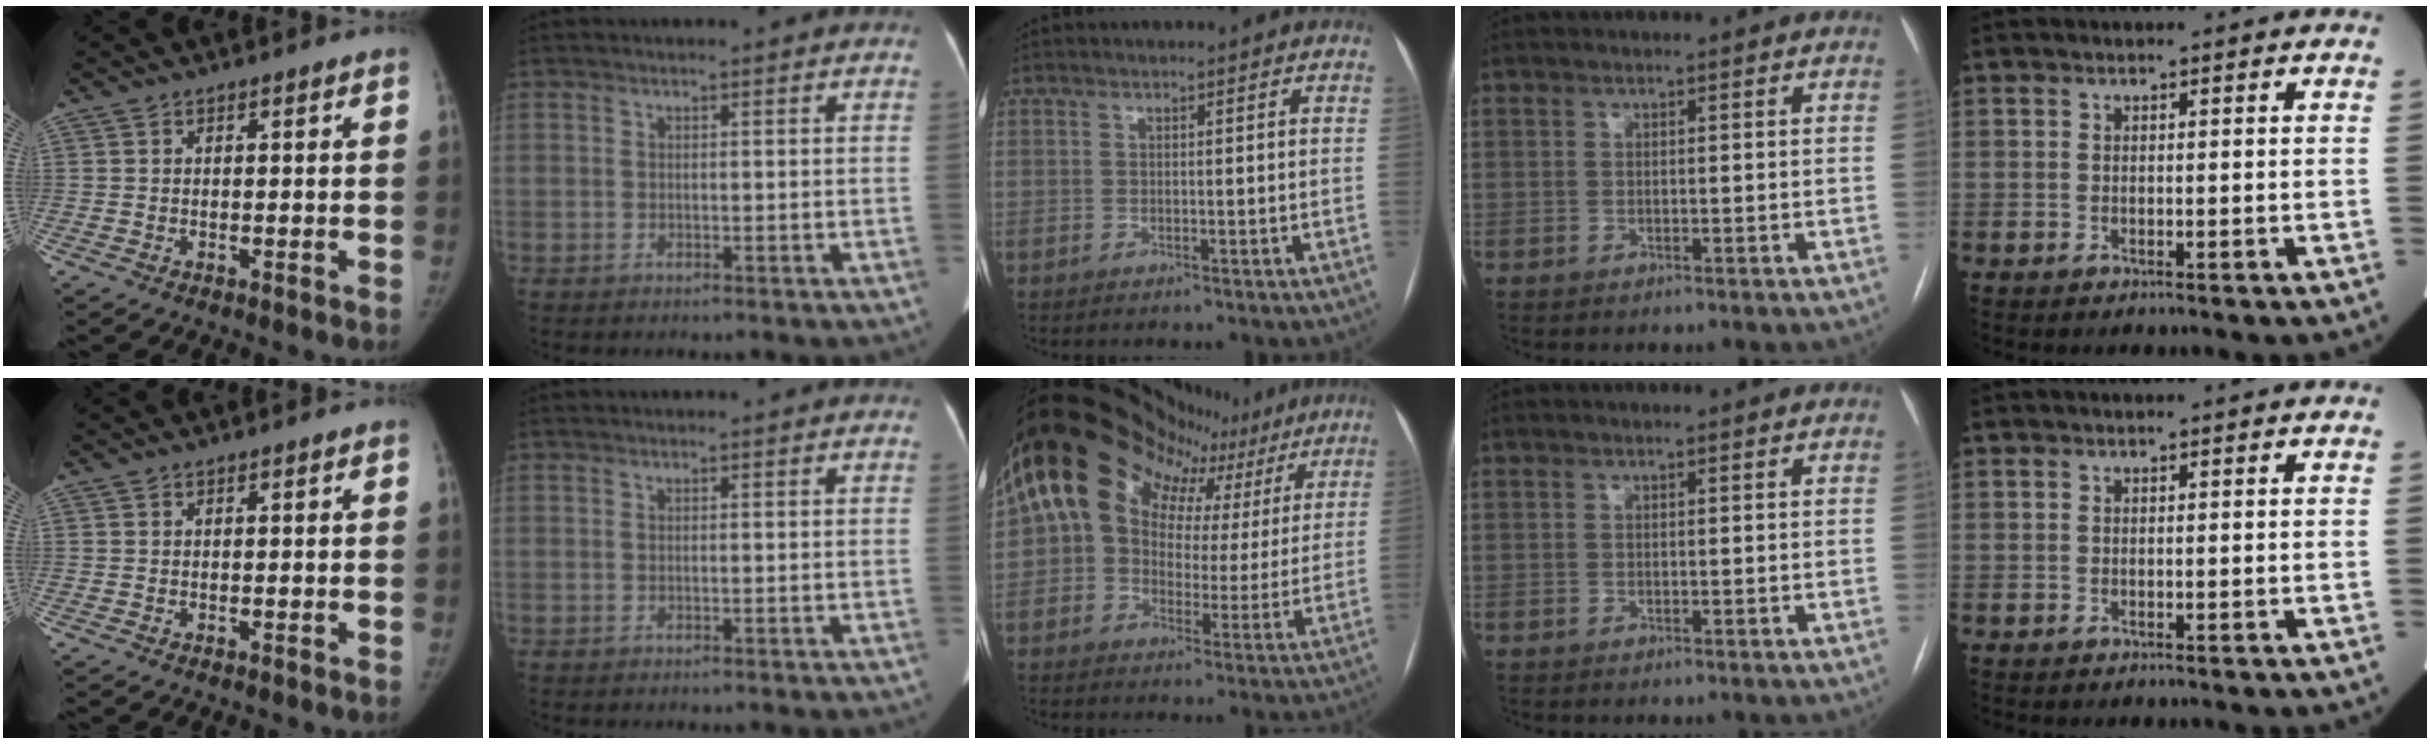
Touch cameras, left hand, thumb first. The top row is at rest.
{"middle": {"total": 20.5, "force": [11.4, 13.7, 10.1], "torque": [-0.170, 0.085, 0.154]}}